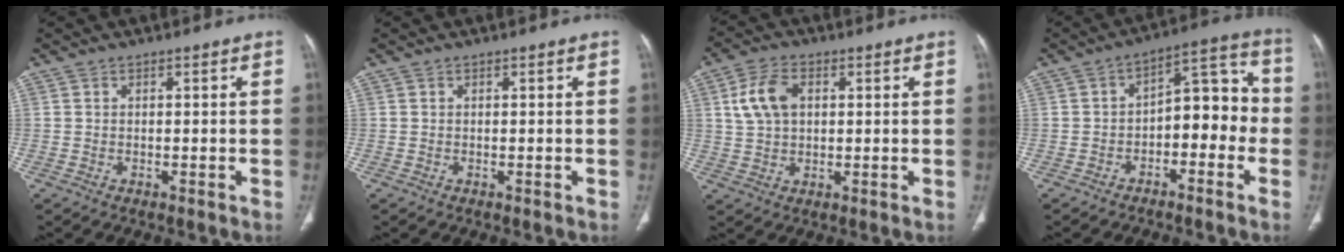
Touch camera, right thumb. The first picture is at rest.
{"total": 0.0}
{"total": 7.9, "force": [2.0, 5.1, 5.6], "torque": [-0.106, 0.007, 0.039]}
{"total": 10.9, "force": [-2.7, 6.4, 8.4], "torque": [-0.075, 0.057, -0.049]}